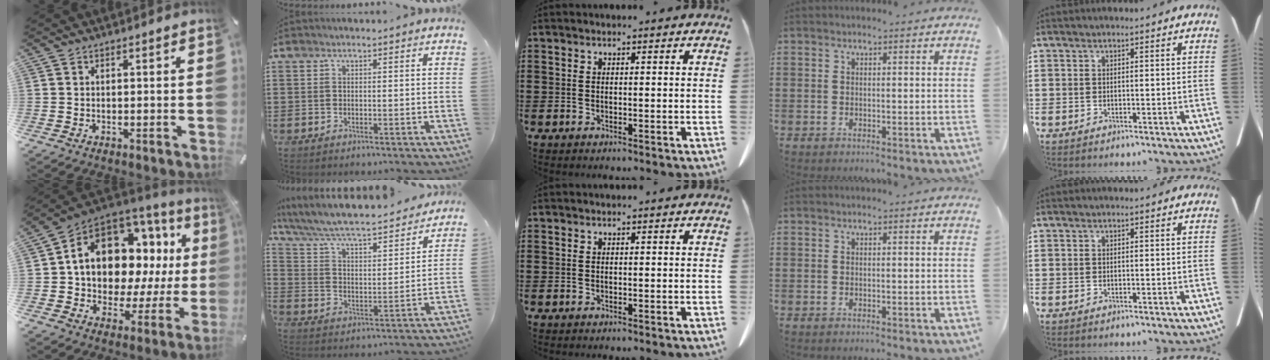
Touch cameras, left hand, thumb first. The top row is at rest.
{"thumb": {"total": 15.0, "force": [5.9, 10.5, 9.0], "torque": [-0.150, -0.055, 0.102]}, "index": {"total": 5.8, "force": [5.2, 0.3, 2.5], "torque": [-0.073, -0.046, 0.079]}}